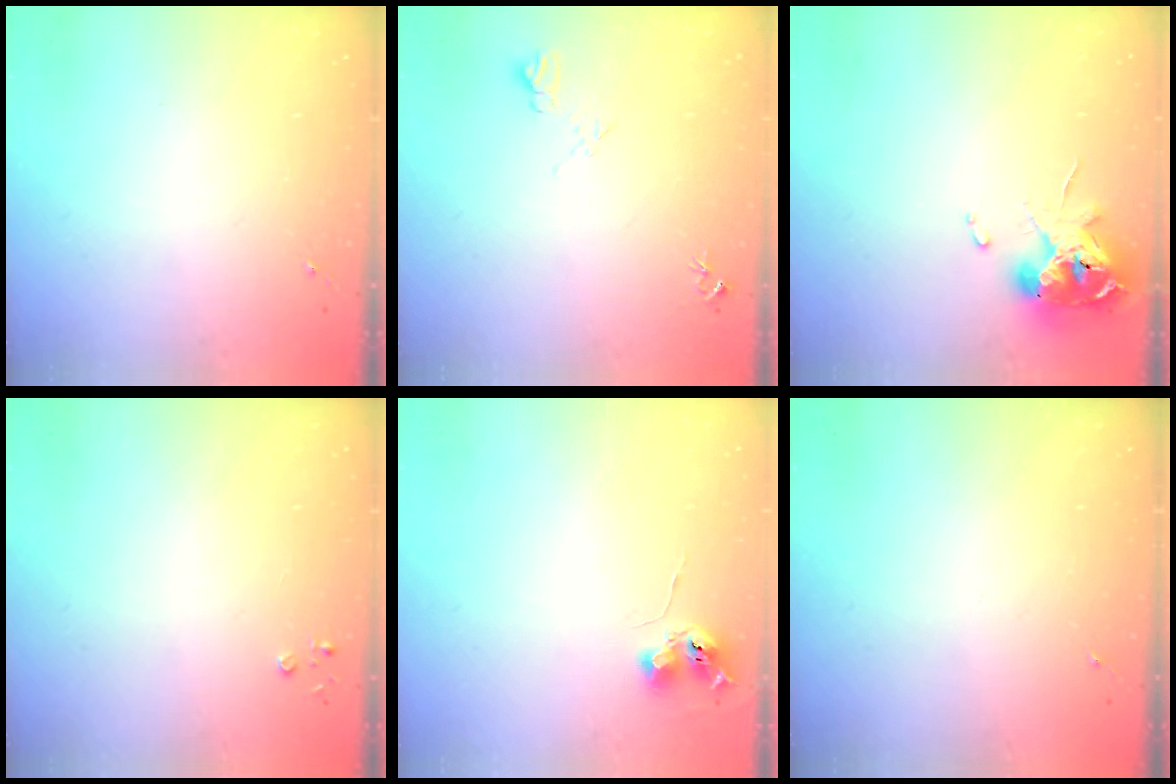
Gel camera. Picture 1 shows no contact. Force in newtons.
{"total": 6.7, "press": 6.7, "slide": 0.7}
{"total": 14.0, "press": 13.9, "slide": 1.7}
{"total": 2.2, "press": 2.2, "slide": 0.3}
{"total": 6.2, "press": 6.1, "slide": 0.8}
{"total": 0.0}